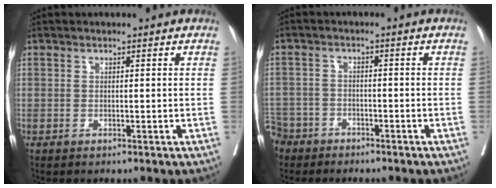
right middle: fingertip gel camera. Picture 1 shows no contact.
{"total": 6.8, "force": [-5.5, 4.0, 0.1], "torque": [-0.013, -0.002, -0.104]}